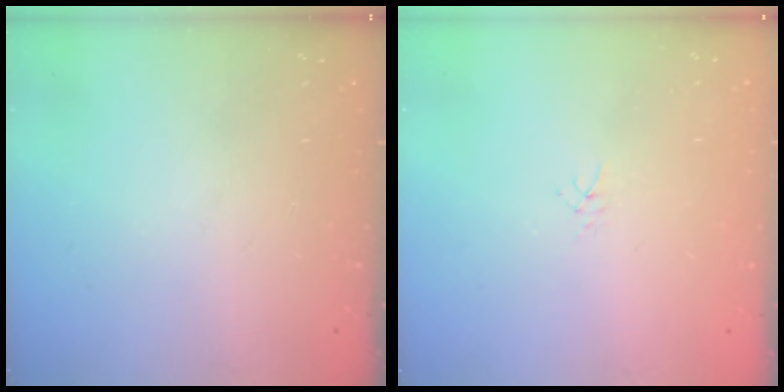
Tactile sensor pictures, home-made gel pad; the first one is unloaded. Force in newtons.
{"total": 1.9, "press": 1.9, "slide": 0.3}